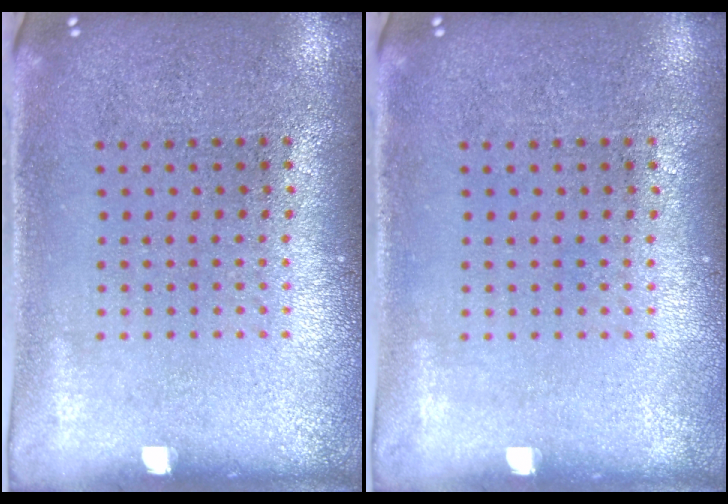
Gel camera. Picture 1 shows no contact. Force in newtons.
{"total": 0.0}